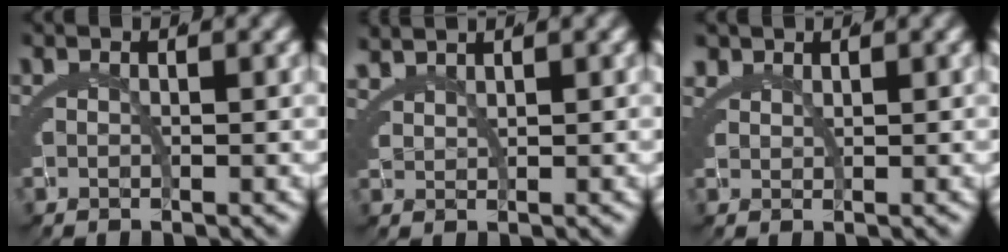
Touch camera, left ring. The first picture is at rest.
{"total": 2.5, "force": [2.4, 0.3, 0.9], "torque": [-0.028, 0.002, 0.049]}
{"total": 1.9, "force": [1.7, 0.5, 0.7], "torque": [-0.024, -0.004, 0.039]}